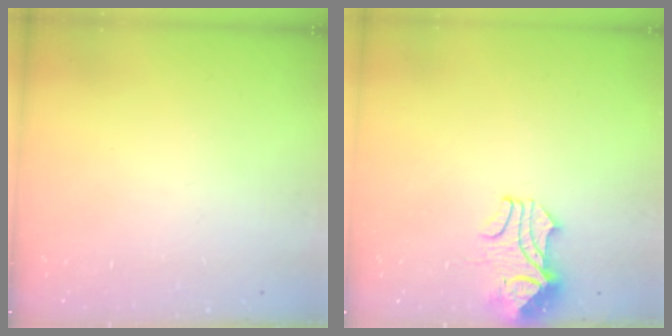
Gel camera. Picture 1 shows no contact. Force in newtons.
{"total": 2.2, "press": 2.0, "slide": 0.8}